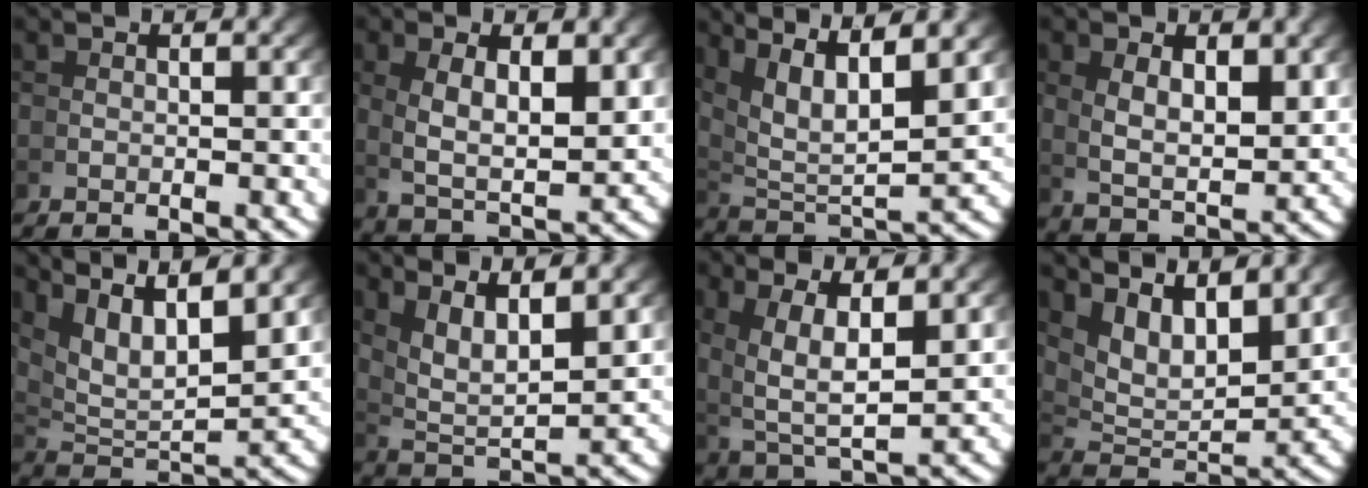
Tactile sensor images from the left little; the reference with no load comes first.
{"total": 5.9, "force": [1.2, 3.1, 4.9], "torque": [-0.102, -0.012, 0.031]}
{"total": 9.6, "force": [4.0, 5.0, 7.1], "torque": [-0.141, -0.009, 0.073]}
{"total": 4.6, "force": [1.5, 2.2, 3.7], "torque": [-0.068, -0.009, 0.034]}
{"total": 8.1, "force": [3.5, 3.8, 6.3], "torque": [-0.112, -0.010, 0.073]}
{"total": 6.6, "force": [2.9, 3.0, 5.1], "torque": [-0.100, -0.015, 0.061]}
{"total": 6.9, "force": [1.8, 3.7, 5.5], "torque": [-0.114, -0.028, 0.053]}
{"total": 7.3, "force": [3.0, 3.7, 5.5], "torque": [-0.092, -0.014, 0.065]}